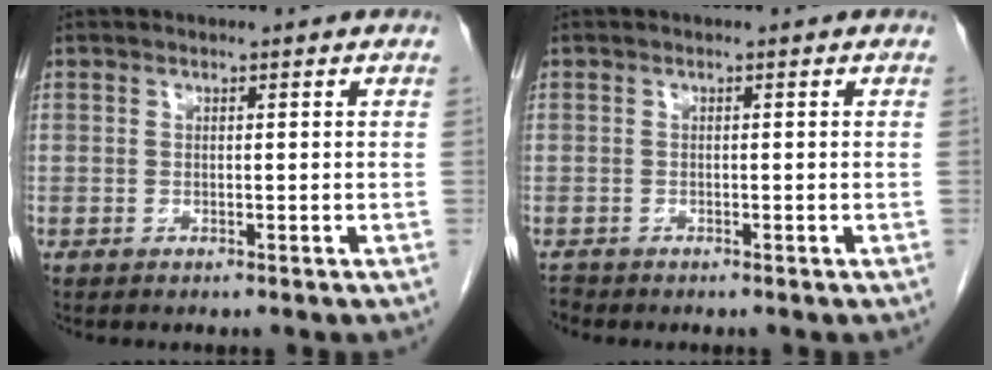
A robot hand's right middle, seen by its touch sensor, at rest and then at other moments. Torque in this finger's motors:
{"motor_torque": [-0.20, -0.02, -0.04, -0.02]}